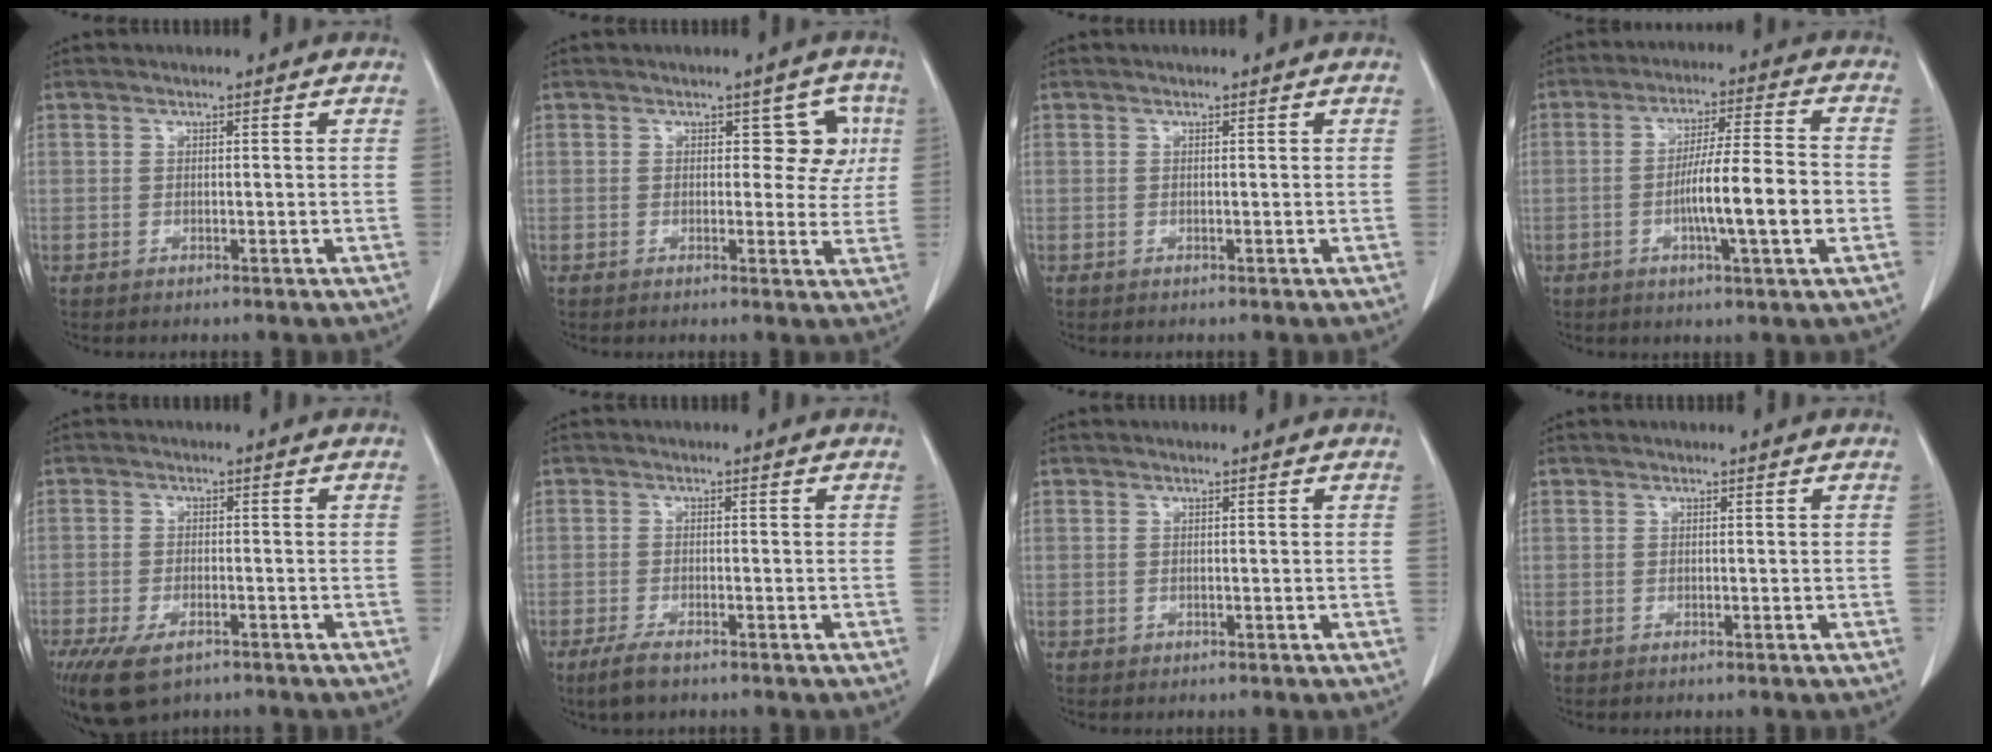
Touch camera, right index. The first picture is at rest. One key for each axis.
{"total": 5.3, "fx": 1.3, "fy": 3.1, "fz": 4.0, "tx": -0.028, "ty": 0.017, "tz": 0.013}
{"total": 0.0}
{"total": 10.9, "fx": -2.4, "fy": 0.5, "fz": 10.7, "tx": -0.174, "ty": 0.008, "tz": -0.040}
{"total": 9.2, "fx": -5.7, "fy": 4.4, "fz": 5.6, "tx": -0.121, "ty": -0.017, "tz": -0.090}
{"total": 3.2, "fx": -2.3, "fy": 1.0, "fz": 2.0, "tx": -0.052, "ty": -0.007, "tz": -0.041}
{"total": 0.0}
{"total": 0.0}